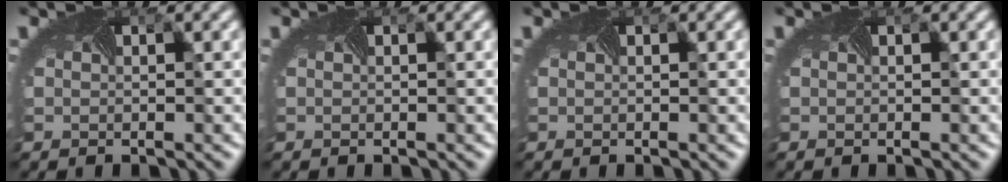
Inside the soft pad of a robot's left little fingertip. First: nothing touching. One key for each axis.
{"total": 0.0}
{"total": 0.0}
{"total": 0.0}